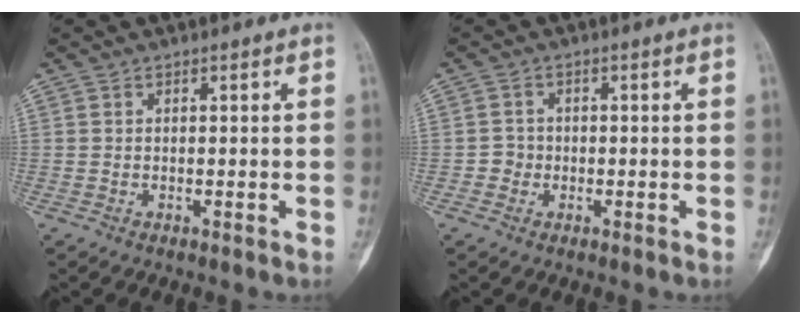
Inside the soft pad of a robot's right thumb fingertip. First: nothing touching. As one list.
[{"total": 2.1, "force": [-0.6, 2.0, 0.4], "torque": [0.006, 0.009, -0.016]}]